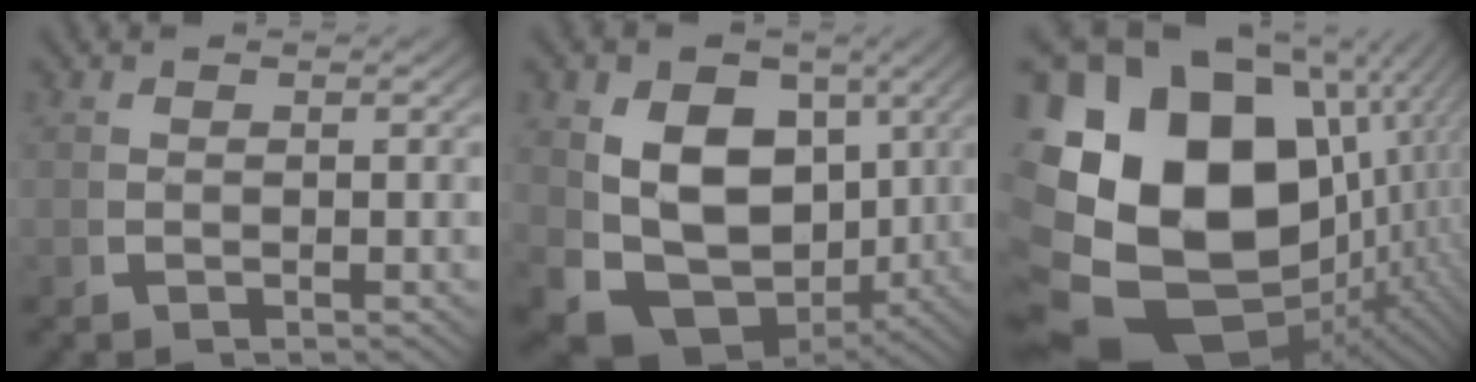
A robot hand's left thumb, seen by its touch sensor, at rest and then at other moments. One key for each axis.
{"total": 14.0, "fx": -1.3, "fy": 10.4, "fz": 9.2, "tx": -0.182, "ty": -0.070, "tz": 0.007}
{"total": 28.2, "fx": -2.4, "fy": 20.0, "fz": 19.7, "tx": -0.384, "ty": -0.091, "tz": -0.004}